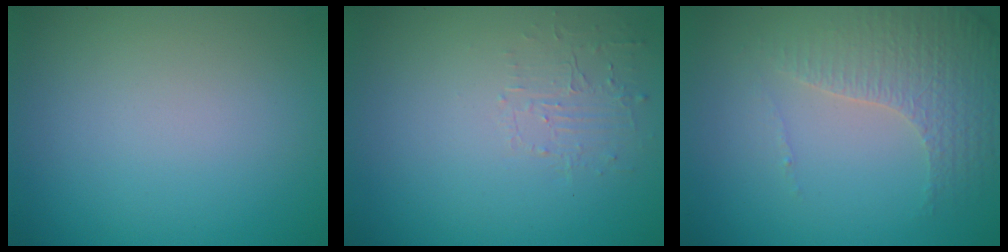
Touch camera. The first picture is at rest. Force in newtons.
{"total": 1.5, "press": 0.1, "slide": 1.5}
{"total": 4.3, "press": 3.0, "slide": 3.1}